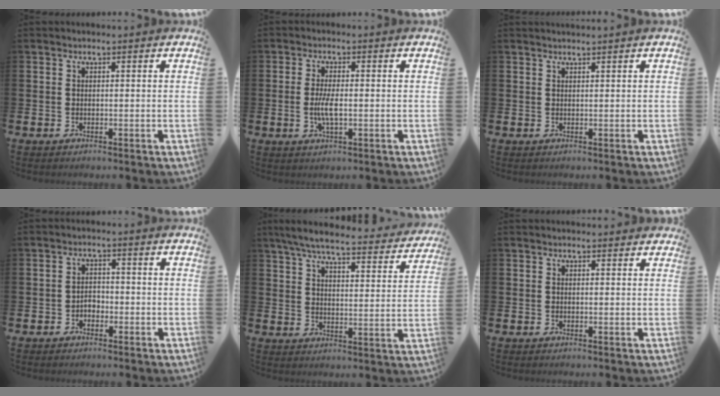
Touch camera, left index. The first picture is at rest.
{"total": 3.6, "force": [-0.4, 1.1, 3.4], "torque": [-0.059, -0.006, -0.011]}
{"total": 0.6, "force": [0.6, -0.2, 0.0], "torque": [-0.006, 0.002, 0.014]}
{"total": 1.7, "force": [-1.0, 1.2, 0.6], "torque": [-0.006, 0.001, -0.025]}
{"total": 6.9, "force": [6.2, 1.0, 2.8], "torque": [-0.075, -0.040, 0.103]}
{"total": 0.7, "force": [0.7, 0.2, 0.1], "torque": [0.013, -0.004, 0.010]}